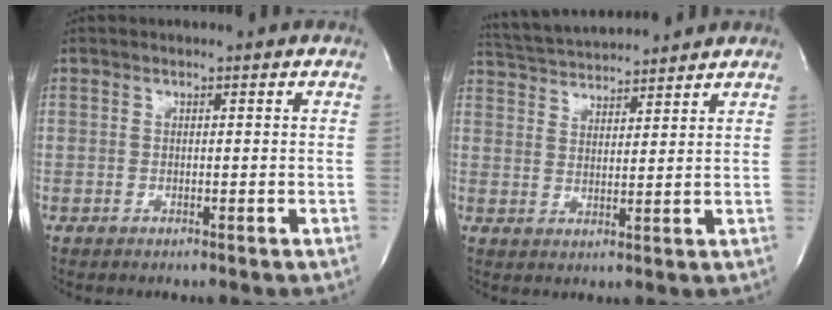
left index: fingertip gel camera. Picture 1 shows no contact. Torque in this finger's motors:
{"motor_torque": [0.02, -0.15, 0.12, 0.05]}